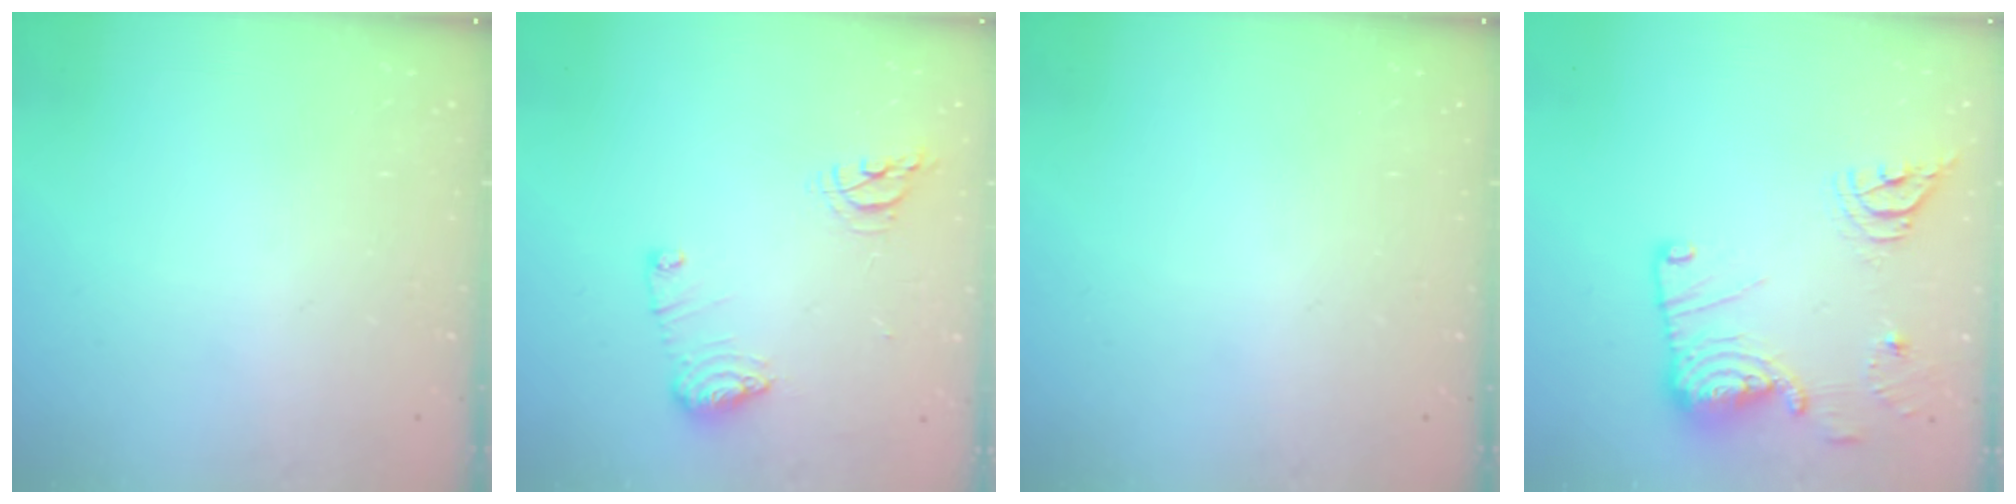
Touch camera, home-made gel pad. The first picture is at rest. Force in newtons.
{"total": 10.5, "press": 10.5, "slide": 1.0}
{"total": 0.0}
{"total": 17.4, "press": 17.2, "slide": 2.7}